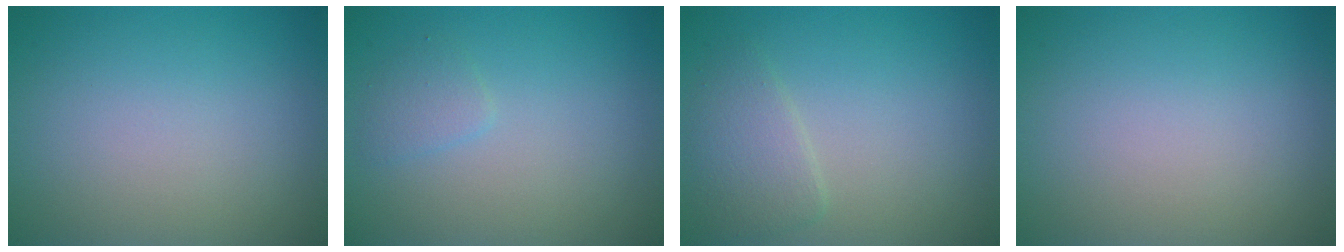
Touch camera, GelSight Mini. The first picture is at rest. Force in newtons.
{"total": 1.2, "press": 1.2, "slide": 0.0}
{"total": 2.4, "press": 2.4, "slide": 0.0}
{"total": 0.0}